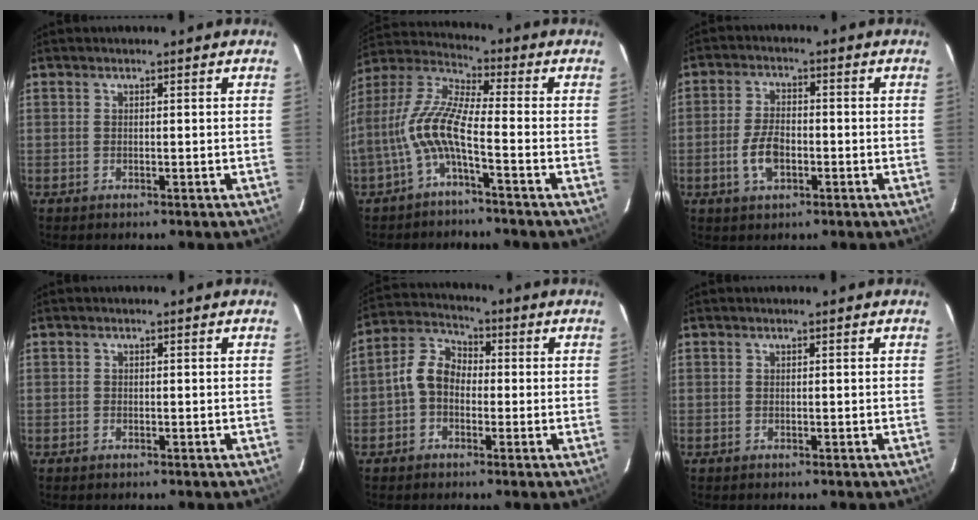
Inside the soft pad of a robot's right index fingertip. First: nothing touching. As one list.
[{"total": 10.1, "force": [-3.4, 1.4, 9.4], "torque": [-0.209, 0.011, -0.069]}, {"total": 6.3, "force": [-2.0, 3.4, 4.9], "torque": [-0.103, 0.002, -0.034]}, {"total": 0.6, "force": [-0.4, 0.4, 0.1], "torque": [-0.002, 0.001, -0.007]}, {"total": 7.0, "force": [-1.3, 5.4, 4.2], "torque": [-0.087, 0.025, -0.031]}, {"total": 0.0}]